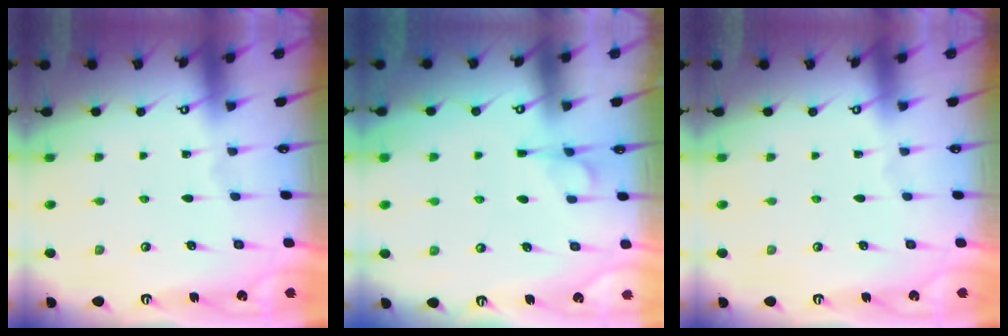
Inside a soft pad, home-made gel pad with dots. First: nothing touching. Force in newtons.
{"total": 1.8, "press": 1.3, "slide": 1.3}
{"total": 0.0}